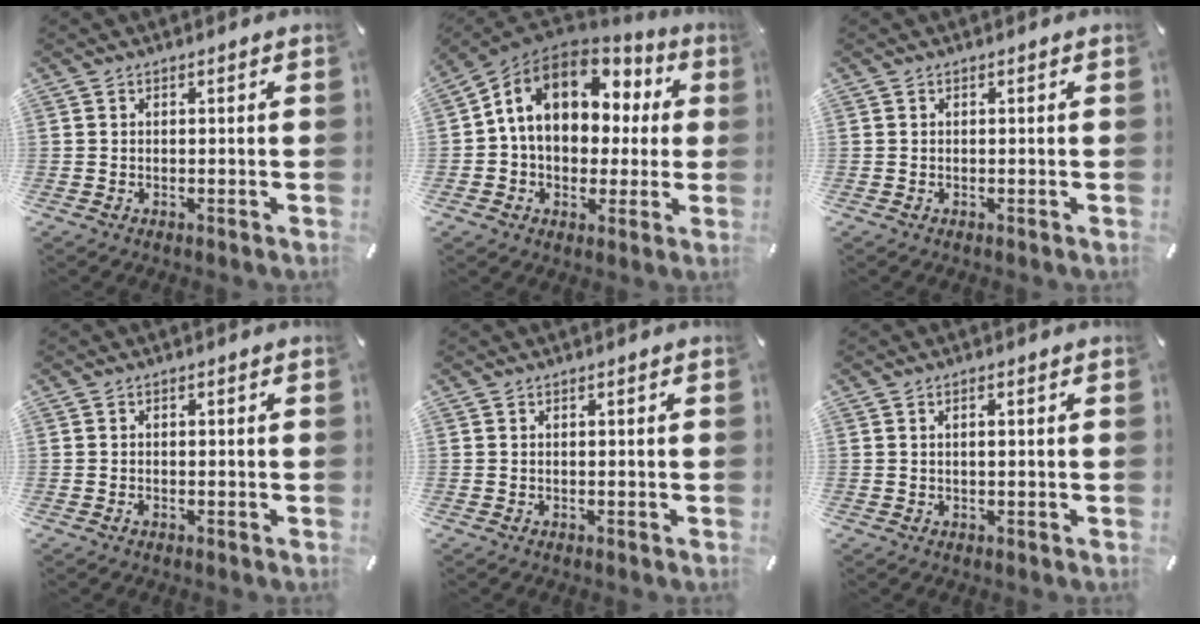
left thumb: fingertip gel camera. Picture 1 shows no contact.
{"total": 13.6, "force": [4.3, 10.3, 7.8], "torque": [-0.143, -0.013, 0.084]}
{"total": 0.0}
{"total": 0.7, "force": [-0.3, 0.4, 0.4], "torque": [-0.007, -0.001, -0.007]}
{"total": 0.0}
{"total": 1.1, "force": [0.2, 0.3, 1.0], "torque": [-0.020, 0.001, 0.003]}